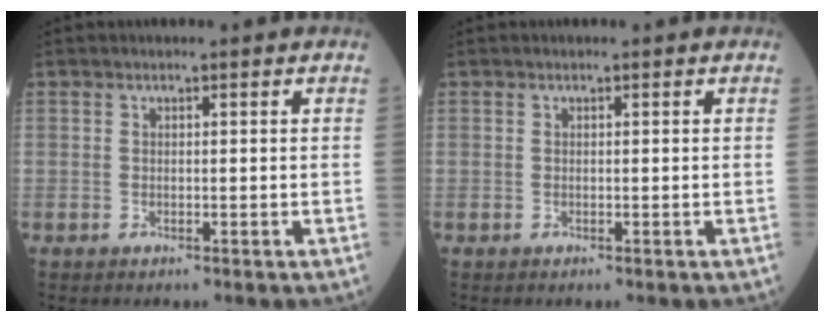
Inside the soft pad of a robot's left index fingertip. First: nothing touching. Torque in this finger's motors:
{"motor_torque": [0.17, 0.18, 0.00, -0.04]}